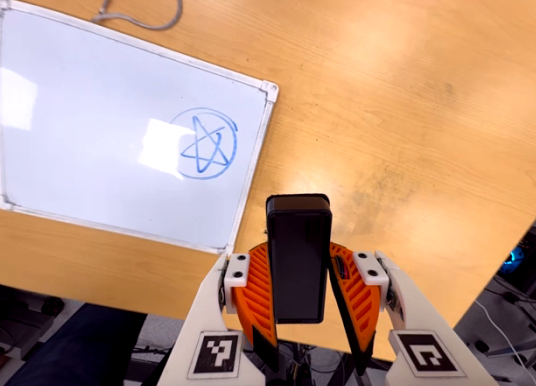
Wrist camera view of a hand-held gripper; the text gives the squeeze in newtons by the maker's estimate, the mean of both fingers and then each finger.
{"total": 6.0, "left": 5.2, "right": 6.7}